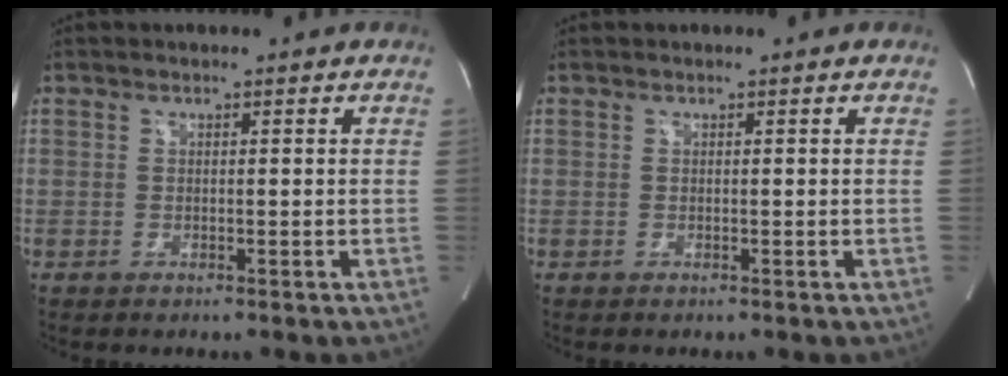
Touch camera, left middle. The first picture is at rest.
{"total": 0.0}